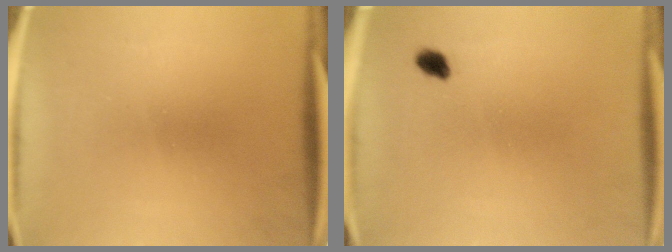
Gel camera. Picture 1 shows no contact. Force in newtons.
{"total": 1.9}